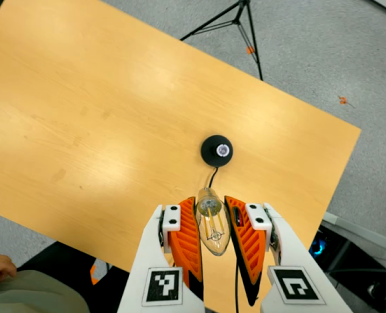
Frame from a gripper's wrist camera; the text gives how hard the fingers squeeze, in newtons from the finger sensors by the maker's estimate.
{"total": 20.6, "left": 22.4, "right": 18.8}